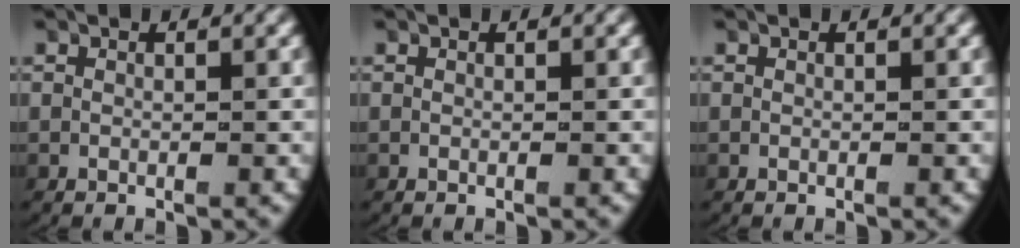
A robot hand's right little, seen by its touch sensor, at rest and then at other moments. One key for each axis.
{"total": 0.0}
{"total": 0.0}